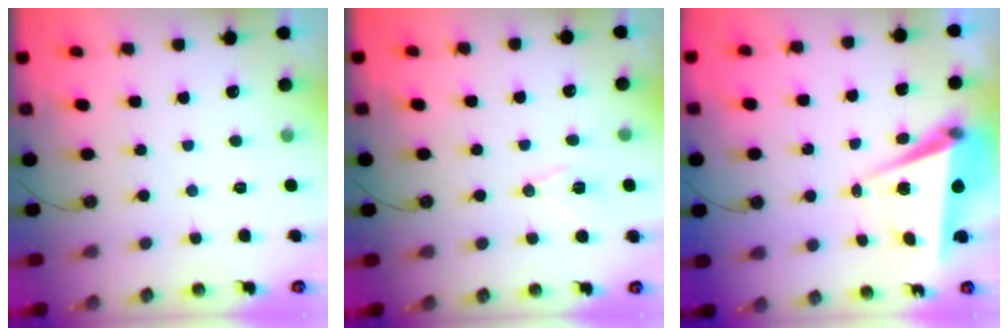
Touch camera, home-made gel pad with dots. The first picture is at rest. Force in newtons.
{"total": 7.4, "press": 6.7, "slide": 3.2}
{"total": 6.7, "press": 5.4, "slide": 3.9}